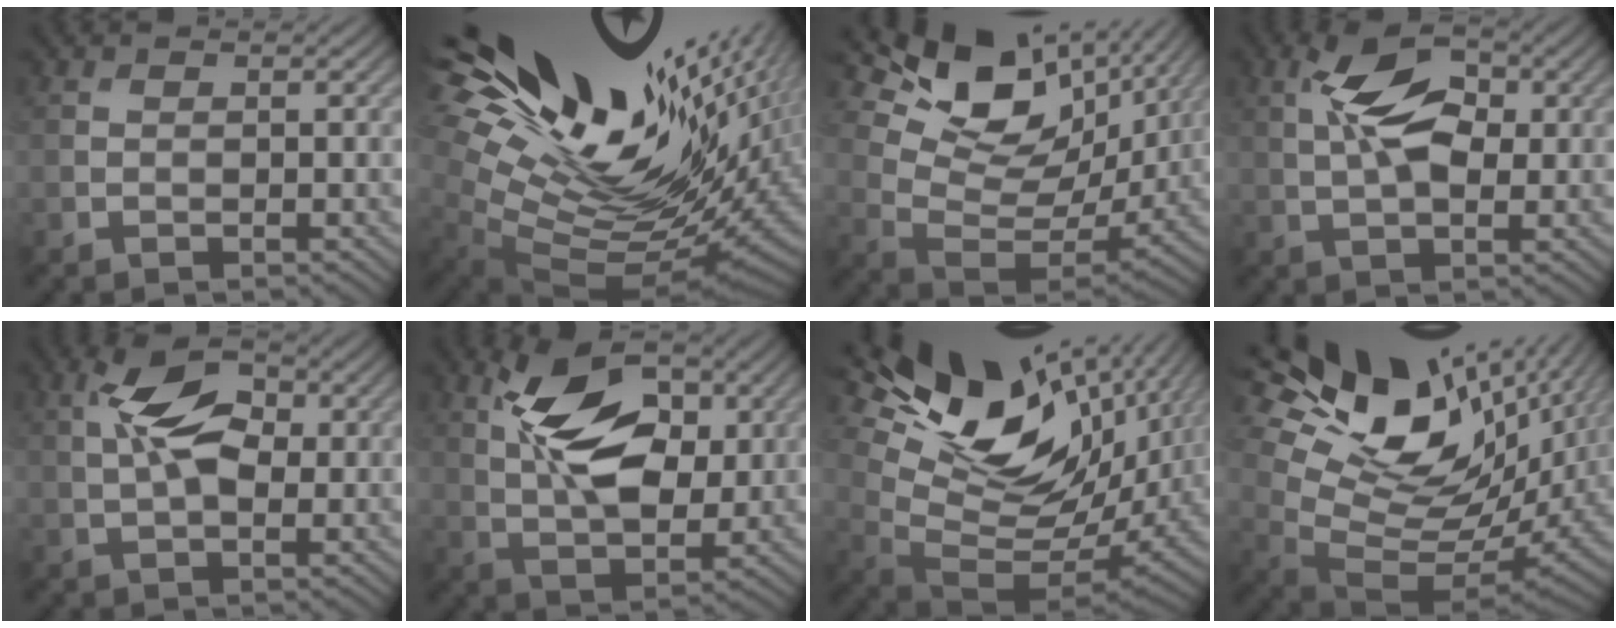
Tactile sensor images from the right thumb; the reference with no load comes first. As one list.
[{"total": 20.3, "force": [7.7, 10.1, 15.9], "torque": [-0.291, 0.023, 0.164]}, {"total": 14.6, "force": [7.1, 8.3, 9.6], "torque": [-0.199, 0.003, 0.137]}, {"total": 7.1, "force": [1.2, 3.5, 6.0], "torque": [-0.115, 0.011, 0.014]}, {"total": 6.3, "force": [0.9, 3.1, 5.4], "torque": [-0.107, 0.009, 0.010]}, {"total": 10.5, "force": [3.0, 5.5, 8.5], "torque": [-0.160, 0.002, 0.044]}, {"total": 18.5, "force": [7.3, 10.0, 13.7], "torque": [-0.243, -0.004, 0.148]}, {"total": 19.1, "force": [7.8, 10.5, 13.9], "torque": [-0.250, 0.012, 0.165]}]